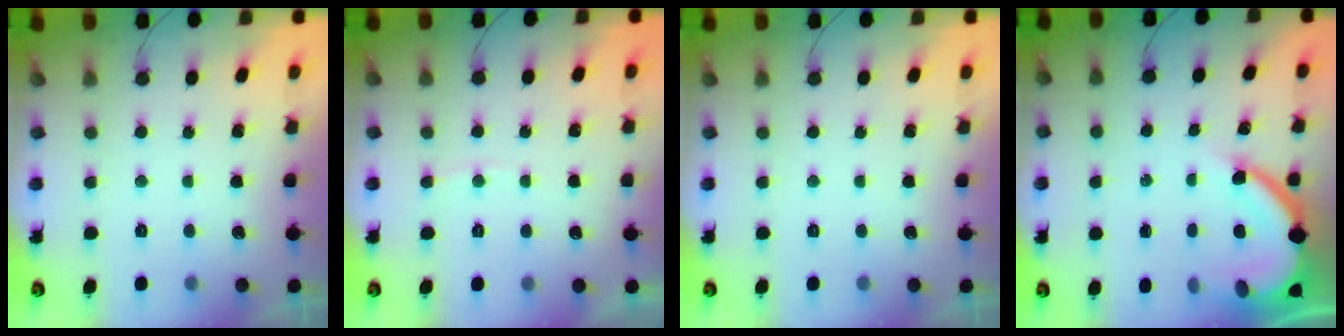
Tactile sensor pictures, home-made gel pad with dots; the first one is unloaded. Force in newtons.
{"total": 2.9, "press": 2.9, "slide": 0.3}
{"total": 0.0}
{"total": 11.6, "press": 11.5, "slide": 1.5}